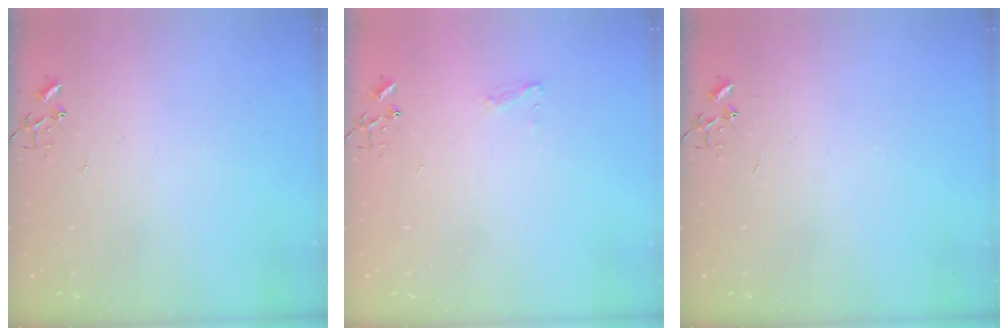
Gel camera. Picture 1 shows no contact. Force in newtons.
{"total": 5.7, "press": 5.7, "slide": 0.7}
{"total": 0.0}